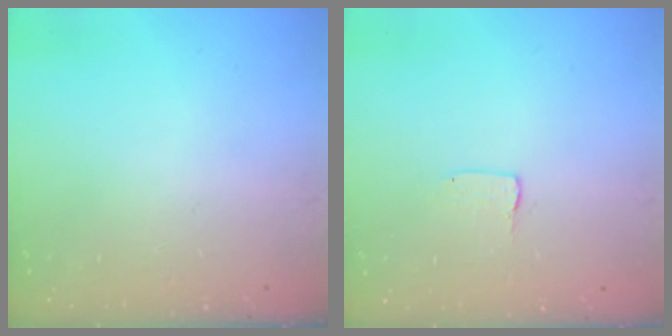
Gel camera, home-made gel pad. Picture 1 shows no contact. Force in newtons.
{"total": 1.0, "press": 1.0, "slide": 0.1}